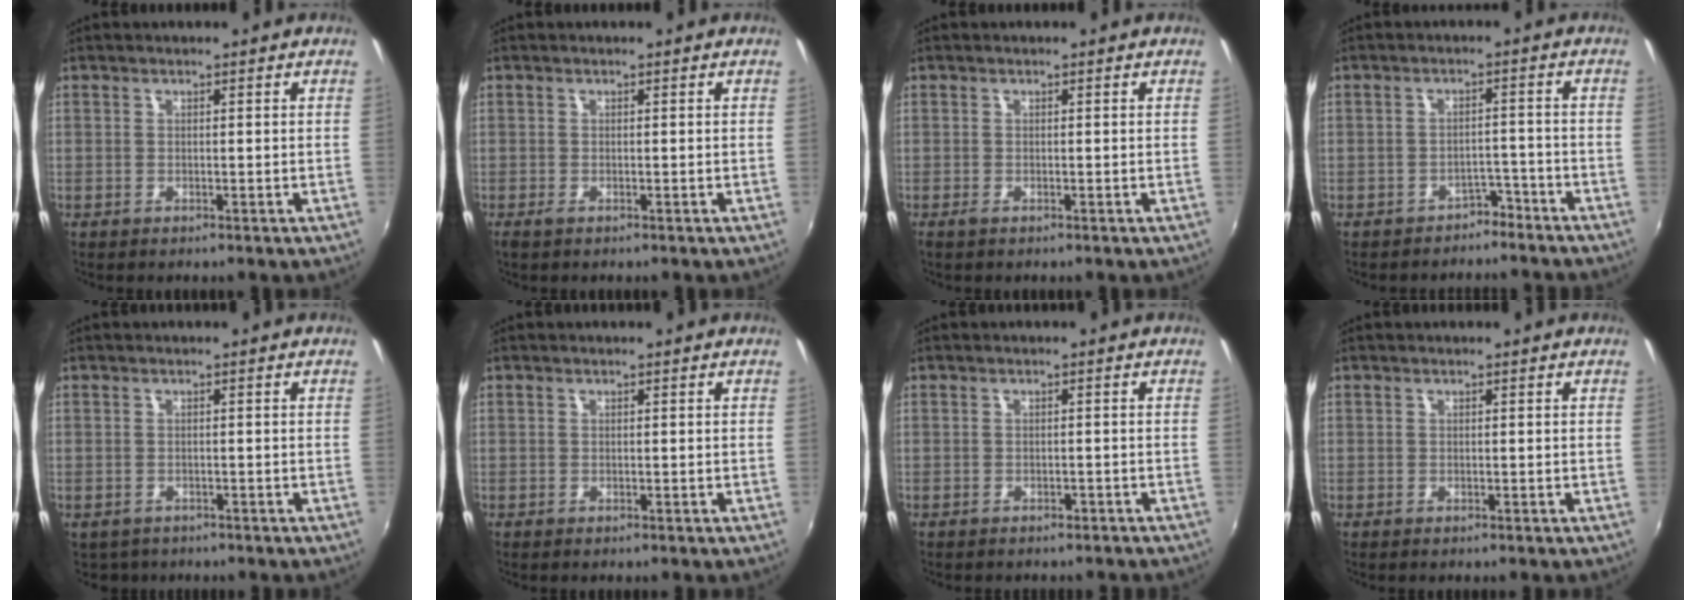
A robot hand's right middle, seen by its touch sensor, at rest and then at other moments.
{"total": 0.7, "force": [-0.4, 0.1, 0.5], "torque": [-0.011, -0.002, -0.008]}
{"total": 0.5, "force": [-0.3, 0.0, 0.4], "torque": [-0.009, -0.002, -0.007]}
{"total": 5.4, "force": [-4.6, 2.8, 0.9], "torque": [-0.019, 0.020, -0.051]}
{"total": 2.0, "force": [-1.3, 1.5, 0.3], "torque": [-0.011, -0.005, -0.018]}
{"total": 0.0}
{"total": 3.0, "force": [-2.6, 1.2, 0.8], "torque": [-0.015, -0.008, -0.031]}
{"total": 0.0}